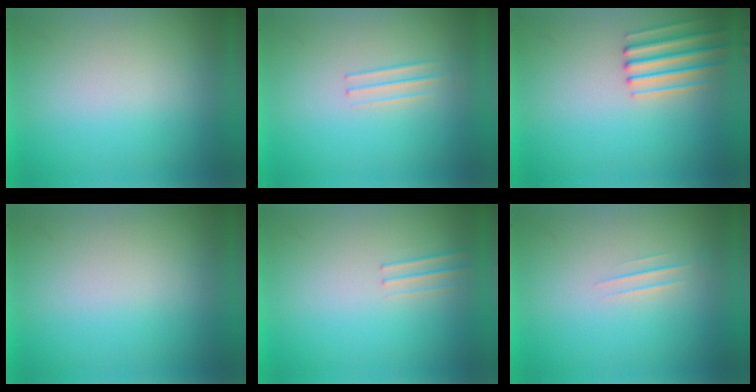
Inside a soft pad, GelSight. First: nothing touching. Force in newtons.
{"total": 1.3}
{"total": 2.8}
{"total": 0.0}
{"total": 1.1}
{"total": 1.0}